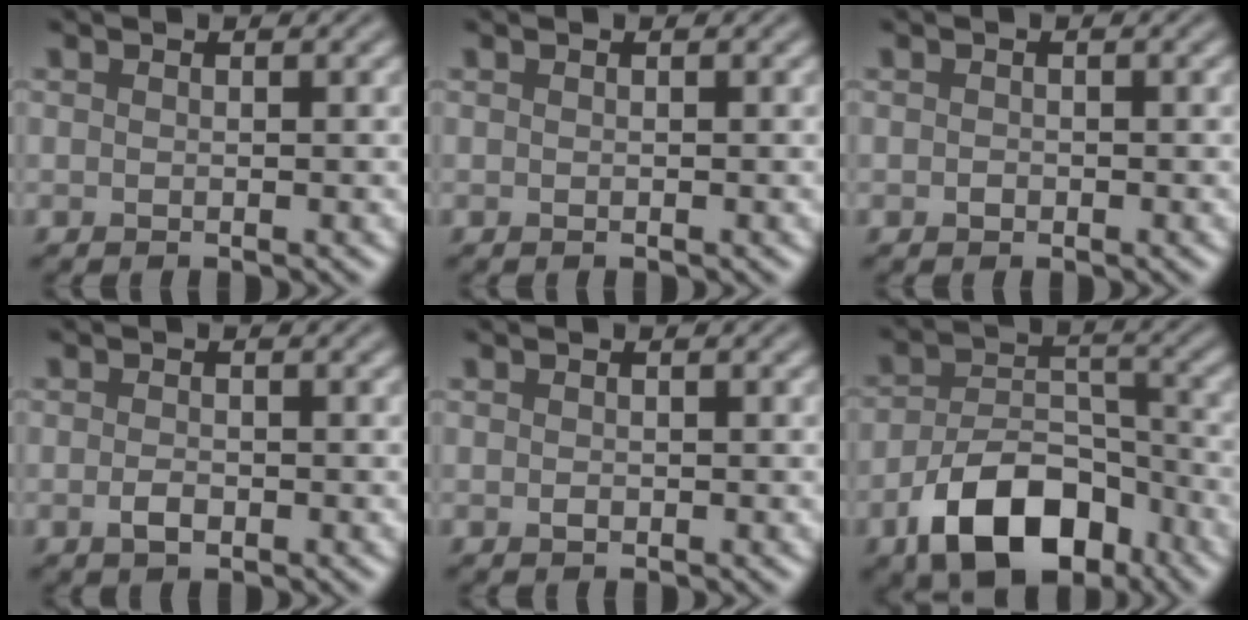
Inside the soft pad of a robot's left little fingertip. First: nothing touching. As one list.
[{"total": 0.0}, {"total": 0.6, "force": [-0.3, 0.5, 0.2], "torque": [-0.004, -0.002, -0.009]}, {"total": 1.5, "force": [-0.6, 0.8, 1.1], "torque": [-0.021, 0.000, -0.015]}, {"total": 0.6, "force": [-0.1, 0.4, 0.3], "torque": [-0.007, -0.001, -0.004]}, {"total": 8.9, "force": [-5.0, 5.0, 5.4], "torque": [-0.092, -0.006, -0.081]}]